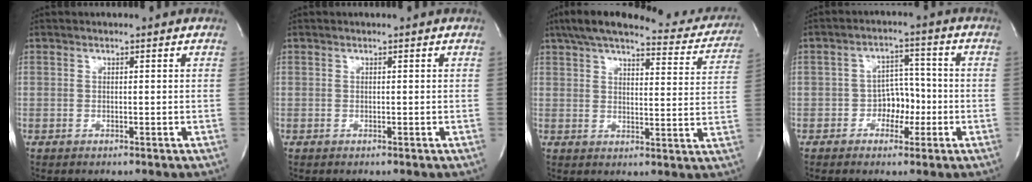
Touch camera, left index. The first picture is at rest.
{"total": 0.0}
{"total": 23.2, "force": [20.3, 4.8, 10.1], "torque": [-0.149, -0.011, 0.247]}
{"total": 4.9, "force": [-1.9, 3.3, 3.0], "torque": [-0.043, 0.010, -0.033]}